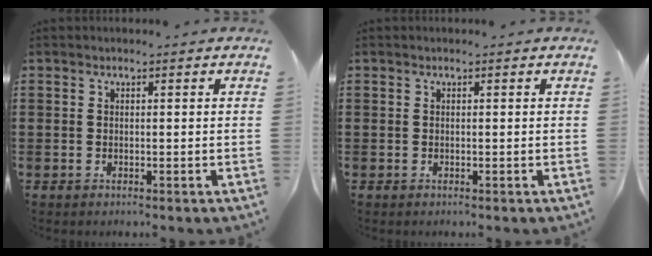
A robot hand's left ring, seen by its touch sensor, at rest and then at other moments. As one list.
[{"total": 0.0}]